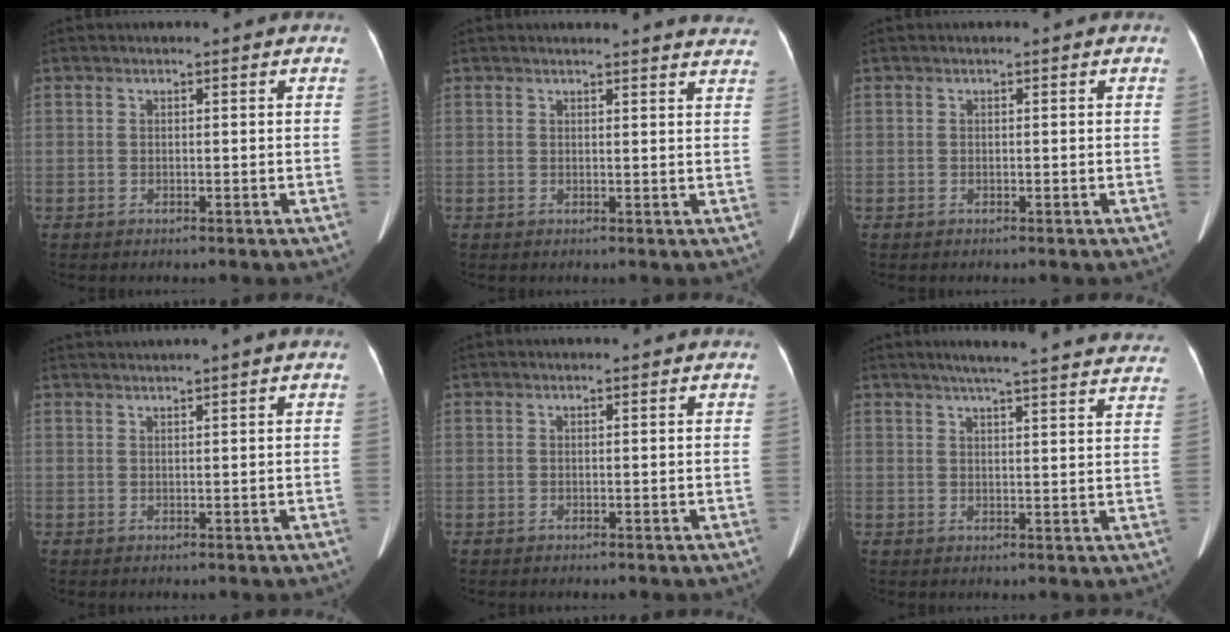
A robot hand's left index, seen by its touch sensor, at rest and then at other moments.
{"total": 11.1, "force": [10.7, 0.9, 2.7], "torque": [-0.013, -0.023, 0.096]}
{"total": 0.0}
{"total": 2.7, "force": [2.3, -1.0, 1.1], "torque": [-0.015, 0.016, 0.045]}
{"total": 0.7, "force": [0.6, 0.0, 0.3], "torque": [-0.003, 0.009, 0.007]}
{"total": 23.4, "force": [21.3, 1.7, 9.6], "torque": [-0.133, -0.016, 0.249]}